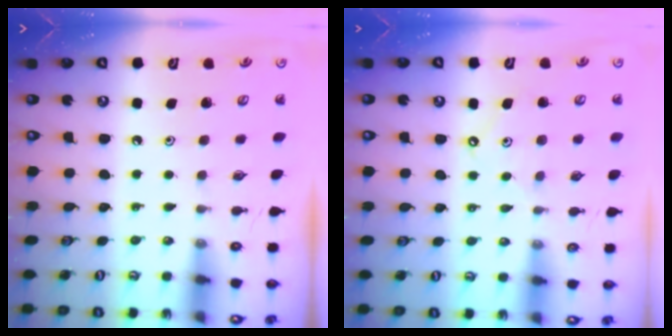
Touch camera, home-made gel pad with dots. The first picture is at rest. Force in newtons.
{"total": 5.6, "press": 5.6, "slide": 0.4}